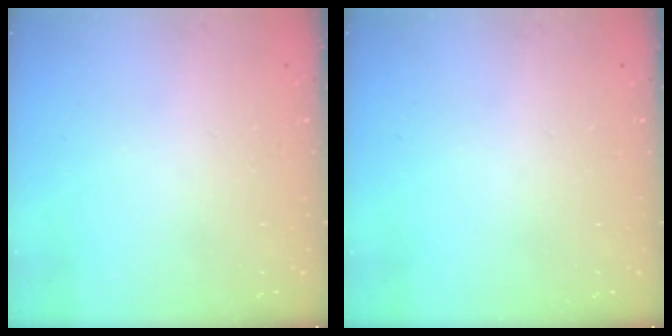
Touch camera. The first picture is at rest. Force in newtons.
{"total": 0.0}